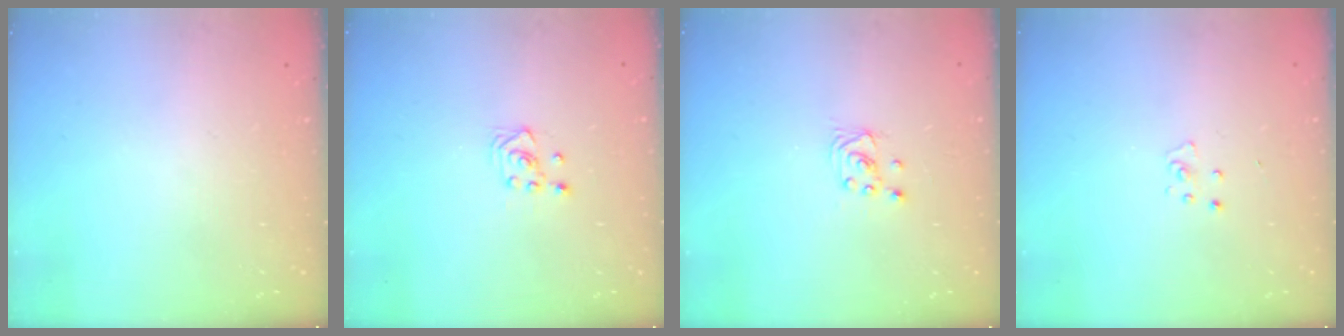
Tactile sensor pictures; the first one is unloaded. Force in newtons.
{"total": 3.0, "press": 2.6, "slide": 1.5}
{"total": 1.6, "press": 1.6, "slide": 0.0}
{"total": 2.6, "press": 2.6, "slide": 0.2}